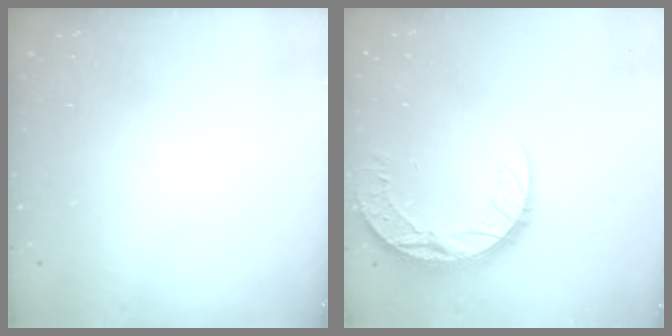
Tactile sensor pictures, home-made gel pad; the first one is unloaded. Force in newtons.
{"total": 11.6, "press": 11.6, "slide": 0.9}